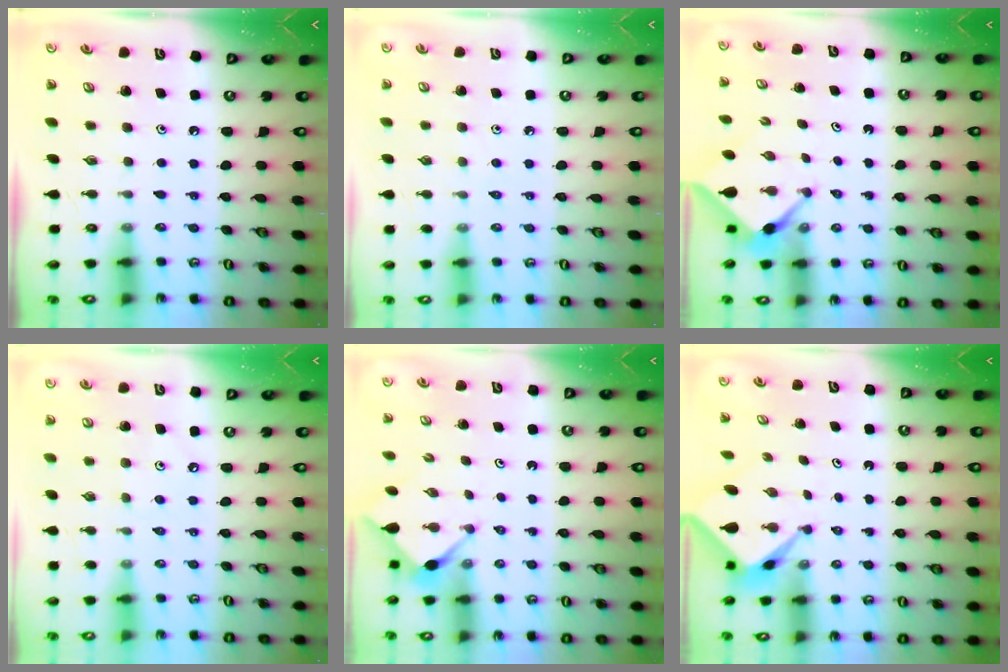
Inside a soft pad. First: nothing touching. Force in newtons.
{"total": 2.6, "press": 2.6, "slide": 0.5}
{"total": 3.0, "press": 3.0, "slide": 0.4}
{"total": 5.9, "press": 5.8, "slide": 0.8}
{"total": 2.9, "press": 2.9, "slide": 0.3}
{"total": 2.1, "press": 2.1, "slide": 0.3}